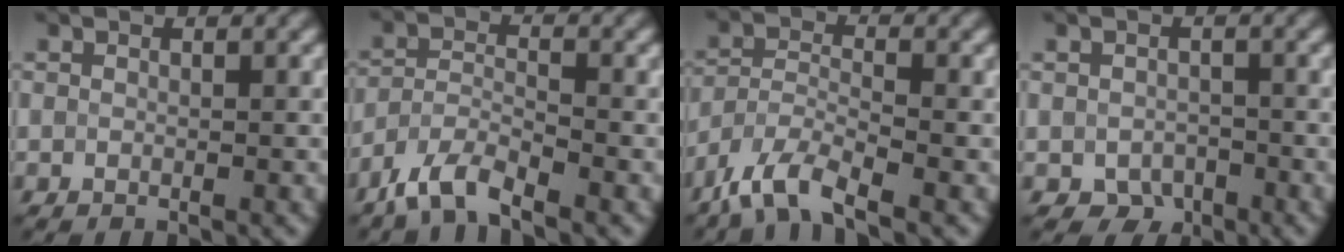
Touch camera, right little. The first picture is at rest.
{"total": 4.3, "force": [-3.4, 1.1, 2.4], "torque": [-0.049, -0.004, -0.076]}
{"total": 5.5, "force": [-4.1, 1.5, 3.3], "torque": [-0.067, -0.007, -0.089]}
{"total": 2.2, "force": [-1.1, 1.6, 0.9], "torque": [-0.014, -0.006, -0.020]}